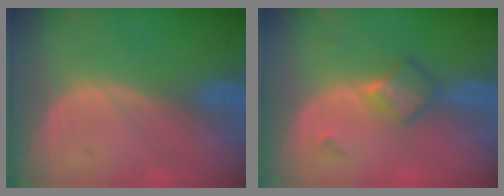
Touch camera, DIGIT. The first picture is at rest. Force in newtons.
{"total": 4.8, "press": 4.2, "slide": 2.4}